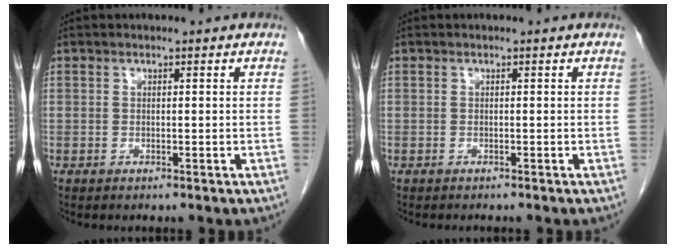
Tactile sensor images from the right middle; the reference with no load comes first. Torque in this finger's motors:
{"motor_torque": [0.28, -0.10, -0.02, 0.00]}